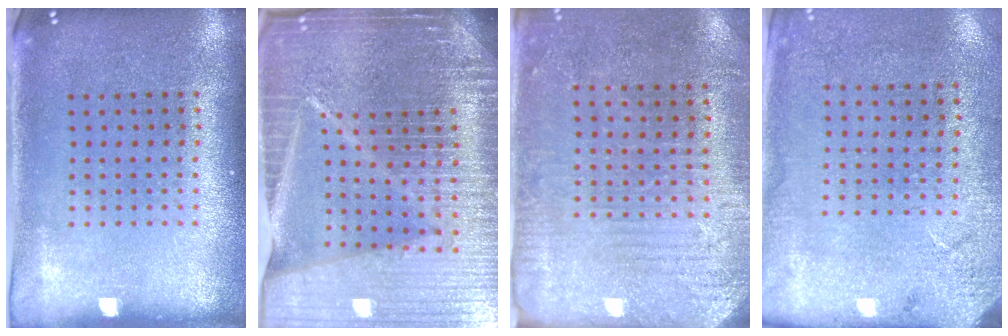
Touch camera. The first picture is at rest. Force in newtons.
{"total": 7.2, "press": 6.2, "slide": 3.8}
{"total": 3.0, "press": 2.8, "slide": 1.1}
{"total": 2.7, "press": 2.2, "slide": 1.5}